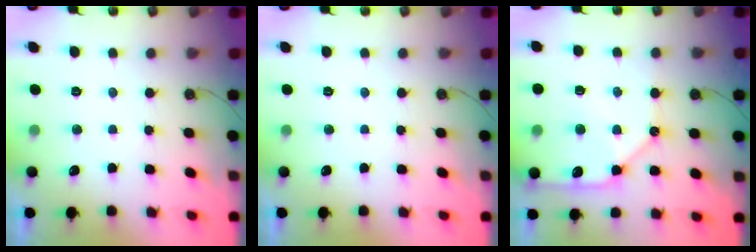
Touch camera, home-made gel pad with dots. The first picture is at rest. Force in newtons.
{"total": 0.0}
{"total": 13.3, "press": 13.2, "slide": 1.6}